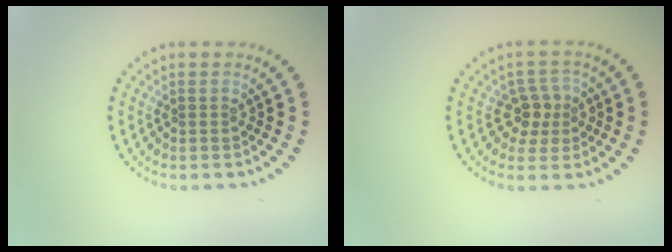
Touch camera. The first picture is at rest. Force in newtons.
{"total": 2.4, "press": 2.2, "slide": 1.0}